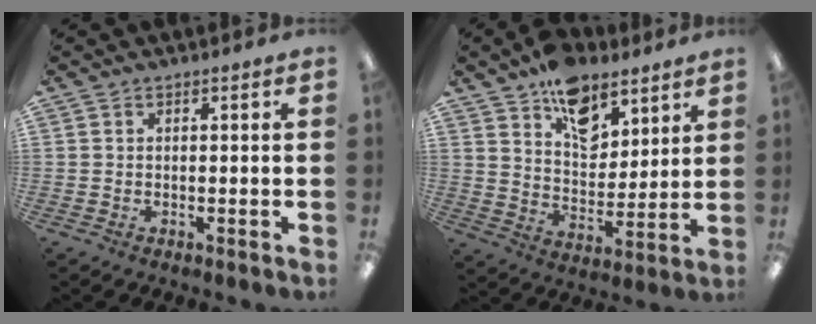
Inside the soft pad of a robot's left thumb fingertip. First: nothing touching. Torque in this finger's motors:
{"motor_torque": [1.85, 1.31, 1.32, -1.40, 0.08]}